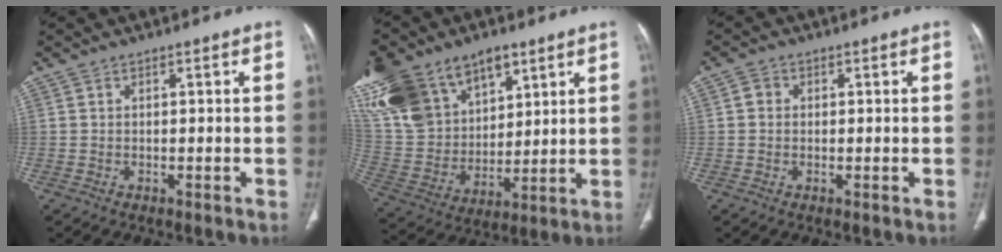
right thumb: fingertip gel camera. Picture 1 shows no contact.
{"total": 26.6, "force": [15.1, 16.5, 14.4], "torque": [-0.315, 0.006, 0.299]}
{"total": 2.1, "force": [0.3, 1.9, 0.9], "torque": [-0.010, 0.006, 0.005]}